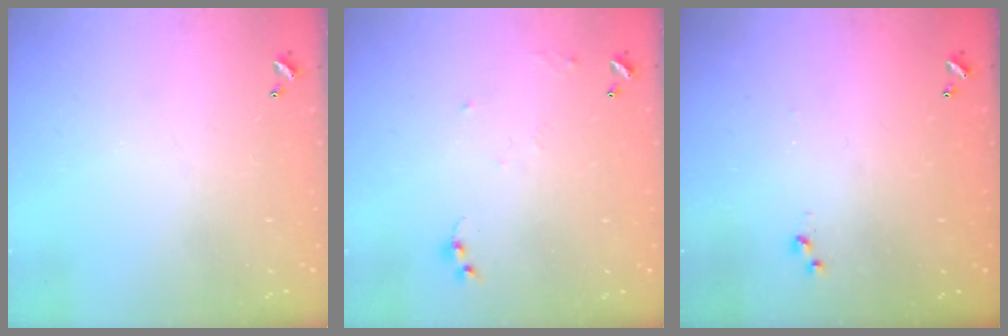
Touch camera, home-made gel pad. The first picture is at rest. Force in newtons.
{"total": 6.6, "press": 6.6, "slide": 0.6}
{"total": 3.0, "press": 3.0, "slide": 0.4}